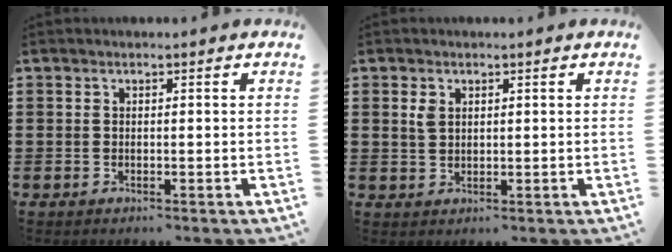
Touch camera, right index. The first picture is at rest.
{"total": 2.0, "force": [0.9, 1.3, 1.3], "torque": [-0.029, 0.004, 0.017]}